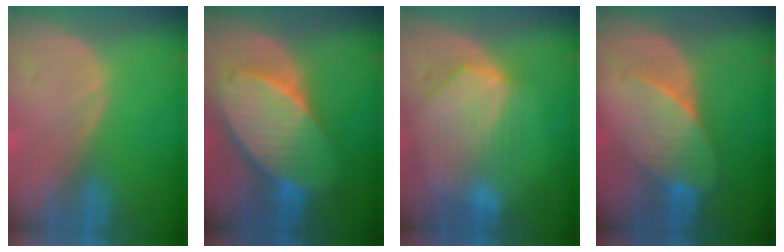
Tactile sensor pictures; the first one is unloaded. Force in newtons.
{"total": 10.7, "press": 10.7, "slide": 0.6}
{"total": 8.7, "press": 7.9, "slide": 3.7}
{"total": 7.3, "press": 6.8, "slide": 2.8}